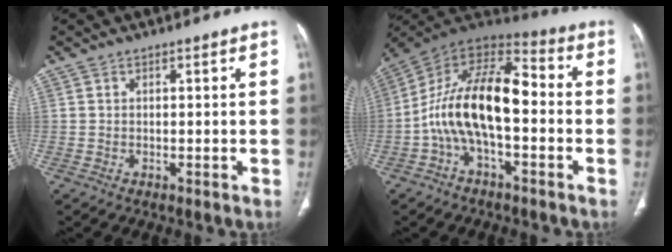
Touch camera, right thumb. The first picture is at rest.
{"total": 17.6, "force": [-2.7, 8.5, 15.1], "torque": [-0.261, 0.057, -0.056]}